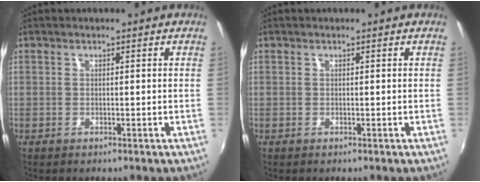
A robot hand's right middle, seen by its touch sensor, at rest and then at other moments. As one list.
[{"total": 0.0}]